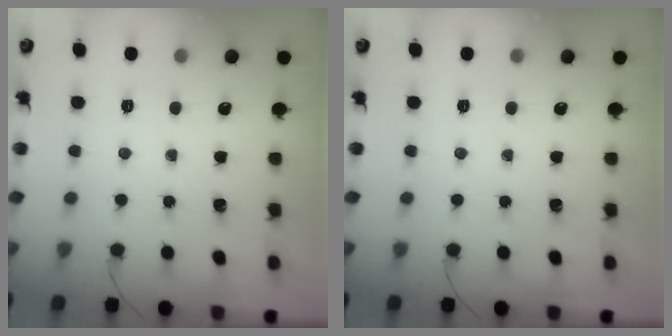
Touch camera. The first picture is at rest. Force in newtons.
{"total": 0.0}